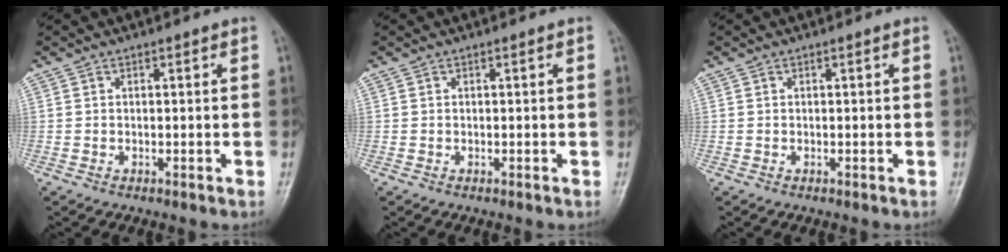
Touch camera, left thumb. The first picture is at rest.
{"total": 0.0}
{"total": 0.0}